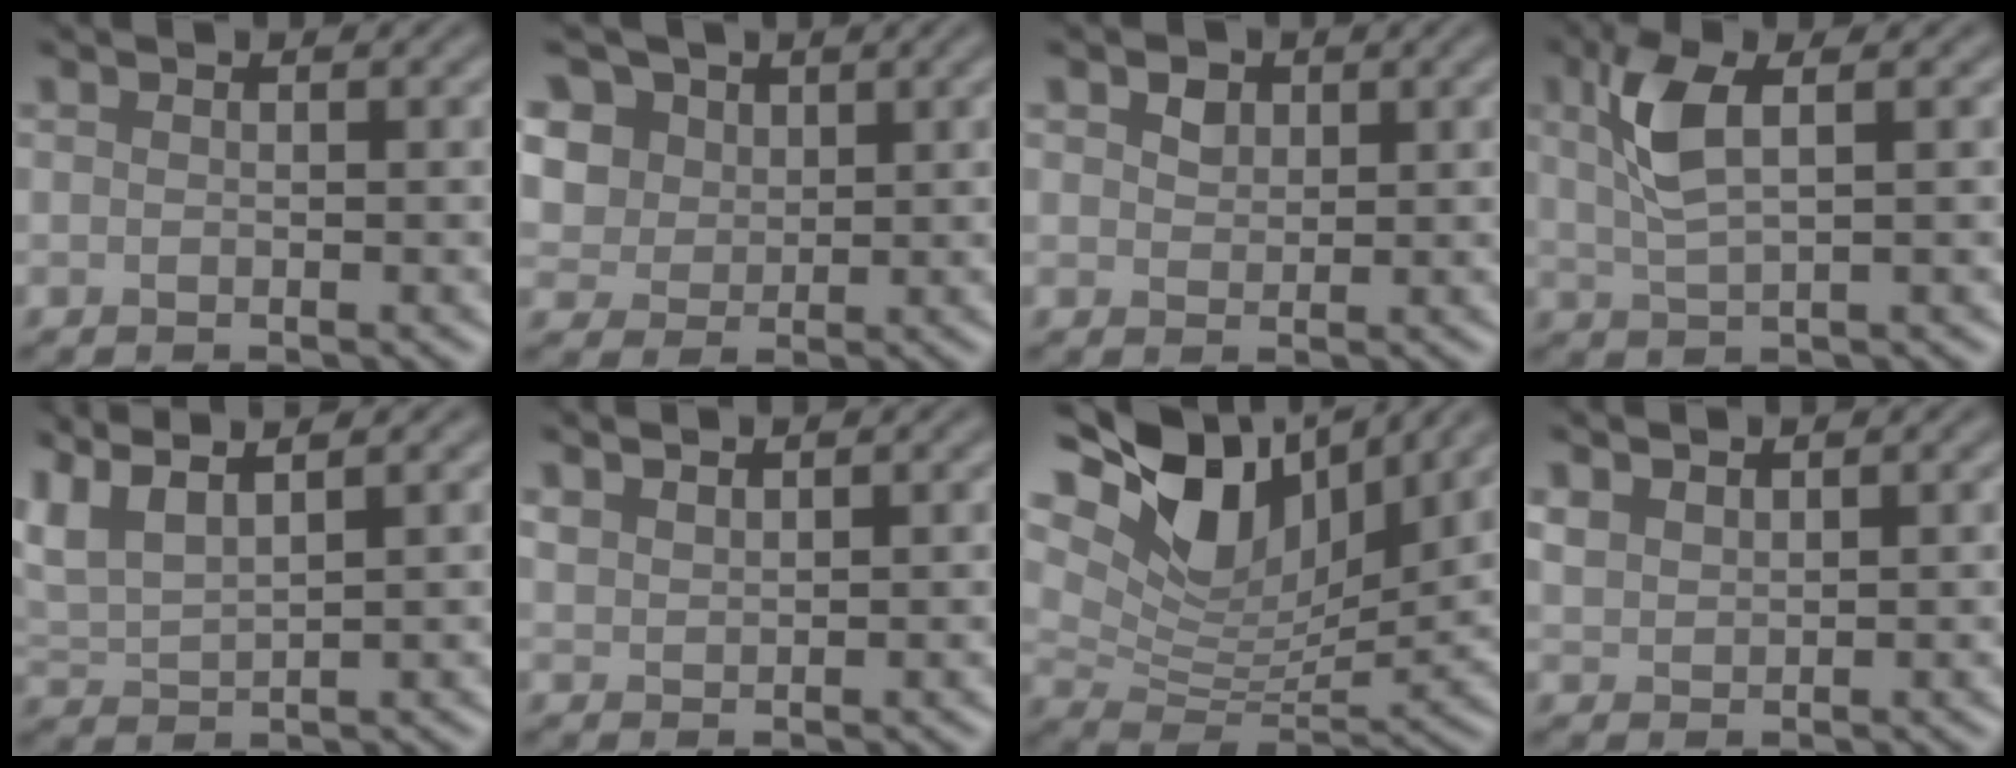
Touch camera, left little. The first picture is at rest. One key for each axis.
{"total": 8.8, "fx": 4.0, "fy": 6.8, "fz": 3.9, "tx": -0.099, "ty": 0.023, "tz": 0.057}
{"total": 1.9, "fx": 0.9, "fy": 1.4, "fz": 0.9, "tx": -0.018, "ty": 0.003, "tz": 0.013}
{"total": 4.3, "fx": 1.5, "fy": 1.5, "fz": 3.7, "tx": -0.088, "ty": 0.005, "tz": 0.031}
{"total": 3.7, "fx": 2.9, "fy": 0.8, "fz": 2.3, "tx": -0.061, "ty": 0.018, "tz": 0.061}
{"total": 1.6, "fx": 1.5, "fy": 0.3, "fz": 0.4, "tx": -0.010, "ty": 0.007, "tz": 0.032}
{"total": 12.8, "fx": 6.9, "fy": 7.1, "fz": 8.2, "tx": -0.167, "ty": 0.020, "tz": 0.118}
{"total": 1.8, "fx": 1.6, "fy": 0.7, "fz": 0.5, "tx": -0.018, "ty": 0.008, "tz": 0.039}